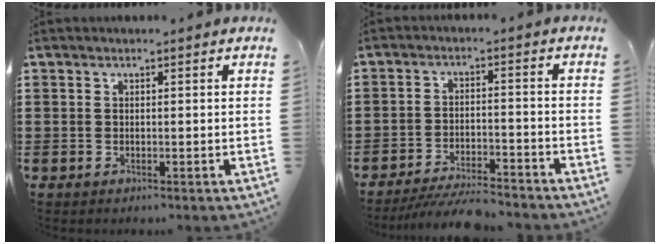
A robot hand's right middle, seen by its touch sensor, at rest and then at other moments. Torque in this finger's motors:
{"motor_torque": [0.36, -0.12, 0.13, 0.05]}